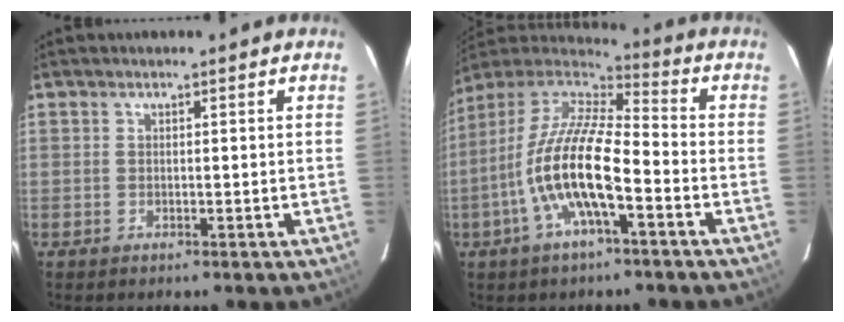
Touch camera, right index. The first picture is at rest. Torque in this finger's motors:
{"motor_torque": [1.20, -0.72, 1.05, 0.21]}